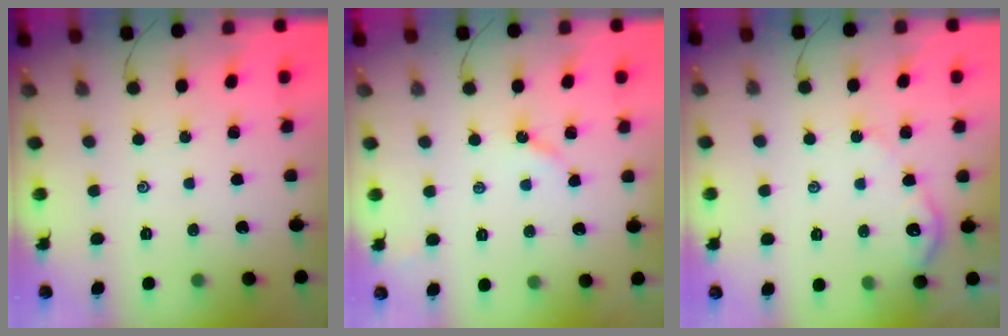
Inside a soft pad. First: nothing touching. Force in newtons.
{"total": 2.6, "press": 2.6, "slide": 0.4}
{"total": 4.6, "press": 4.6, "slide": 0.4}